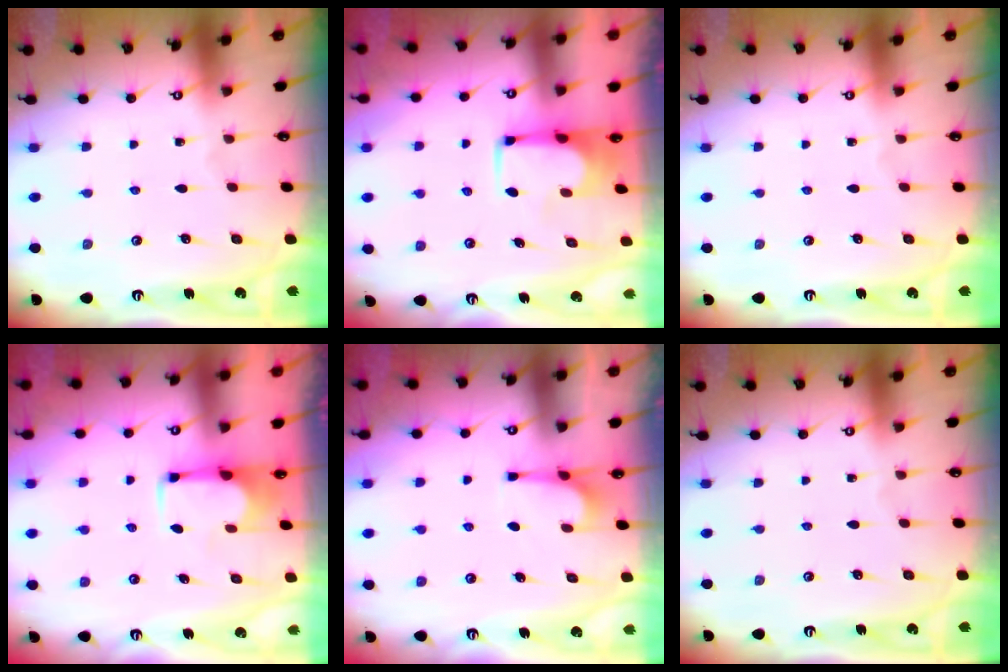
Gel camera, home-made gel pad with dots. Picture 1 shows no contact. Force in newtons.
{"total": 1.5, "press": 1.5, "slide": 0.1}
{"total": 0.0}
{"total": 1.9, "press": 1.7, "slide": 0.8}
{"total": 2.2, "press": 2.2, "slide": 0.5}
{"total": 0.0}